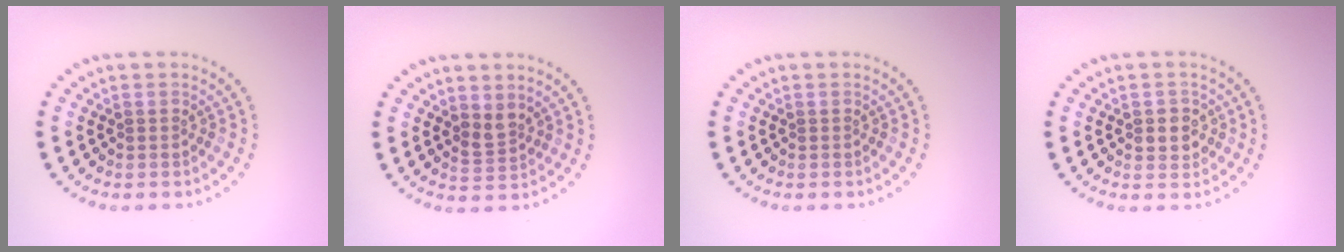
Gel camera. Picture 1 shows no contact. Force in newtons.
{"total": 1.7, "press": 1.3, "slide": 1.1}
{"total": 0.0}
{"total": 2.0, "press": 2.0, "slide": 0.6}